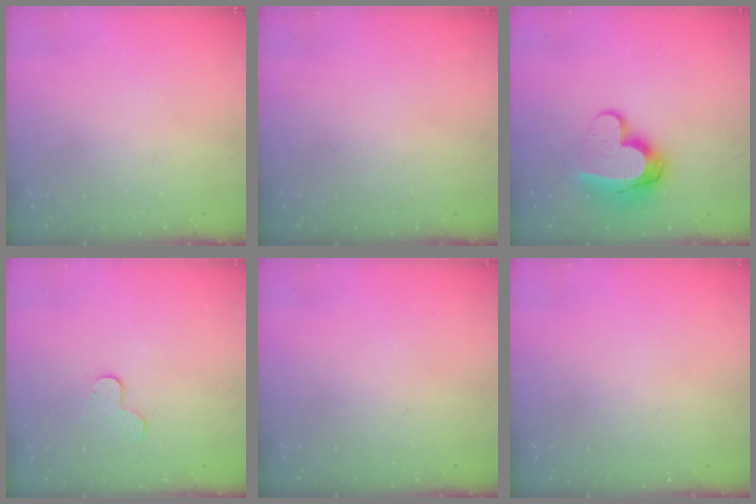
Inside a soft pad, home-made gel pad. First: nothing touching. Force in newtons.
{"total": 0.0}
{"total": 13.3, "press": 13.3, "slide": 1.1}
{"total": 3.7, "press": 3.7, "slide": 0.4}
{"total": 0.0}
{"total": 0.0}